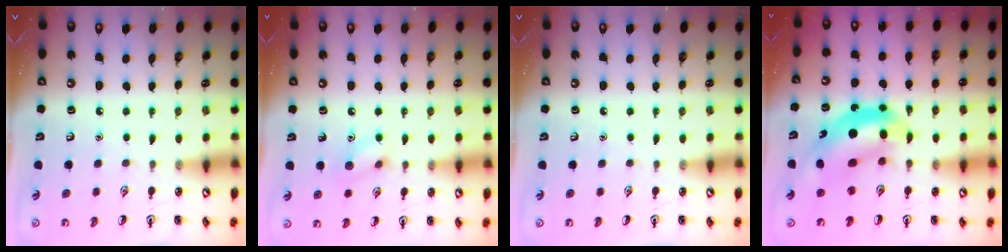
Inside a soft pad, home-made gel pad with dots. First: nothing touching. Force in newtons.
{"total": 7.0, "press": 7.0, "slide": 0.8}
{"total": 0.0}
{"total": 10.0, "press": 9.6, "slide": 3.0}